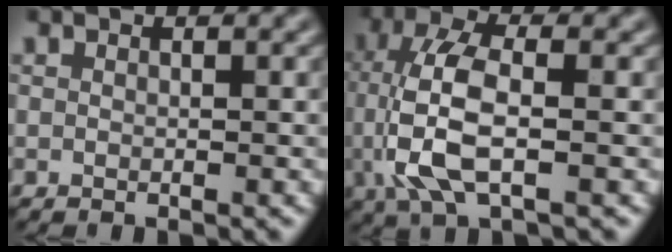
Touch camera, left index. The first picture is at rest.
{"total": 7.0, "force": [-0.9, 2.8, 6.4], "torque": [-0.143, 0.005, -0.019]}